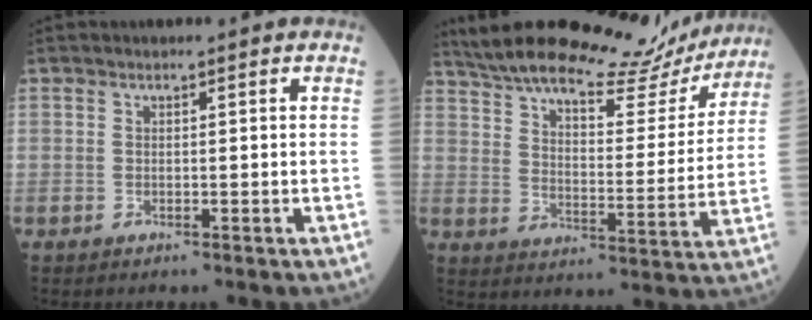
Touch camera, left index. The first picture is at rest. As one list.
[{"total": 24.4, "force": [21.8, 5.7, 9.5], "torque": [-0.160, -0.016, 0.293]}]